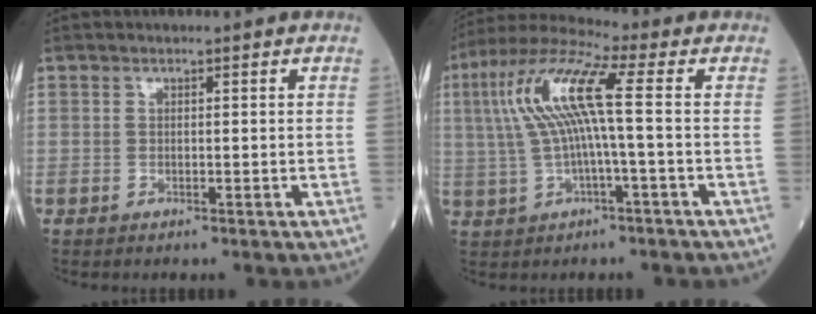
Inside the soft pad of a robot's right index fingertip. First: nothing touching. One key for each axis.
{"total": 11.1, "fx": 1.1, "fy": 1.0, "fz": 11.0, "tx": -0.231, "ty": 0.033, "tz": 0.017}